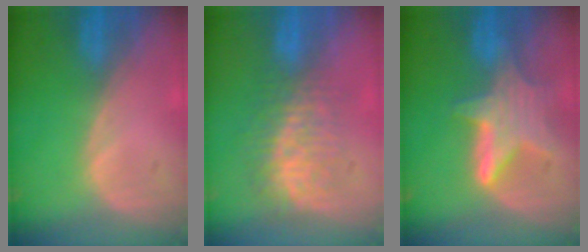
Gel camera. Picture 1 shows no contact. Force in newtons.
{"total": 8.8, "press": 7.4, "slide": 4.7}
{"total": 6.7, "press": 6.5, "slide": 1.7}